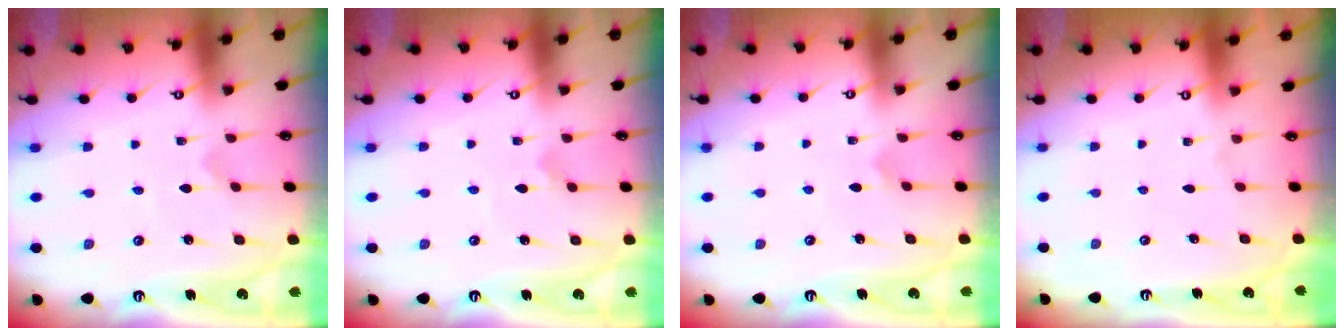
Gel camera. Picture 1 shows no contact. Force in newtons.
{"total": 3.2, "press": 3.1, "slide": 0.2}
{"total": 2.3, "press": 2.3, "slide": 0.2}
{"total": 0.0}